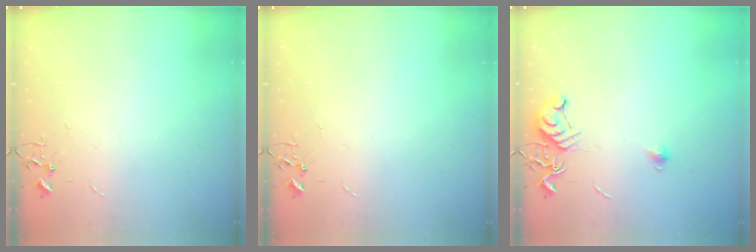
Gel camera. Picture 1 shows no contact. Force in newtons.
{"total": 0.0}
{"total": 7.8, "press": 7.7, "slide": 0.8}